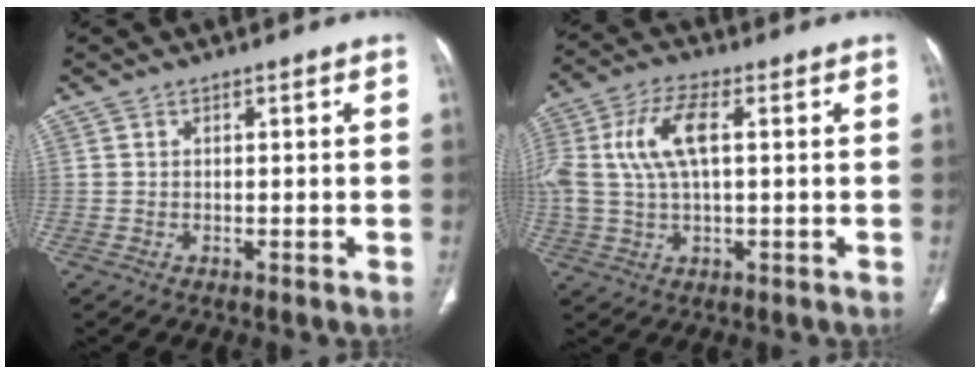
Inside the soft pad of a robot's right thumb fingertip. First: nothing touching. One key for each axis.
{"total": 11.9, "fx": 2.2, "fy": 5.5, "fz": 10.3, "tx": -0.231, "ty": 0.020, "tz": 0.045}